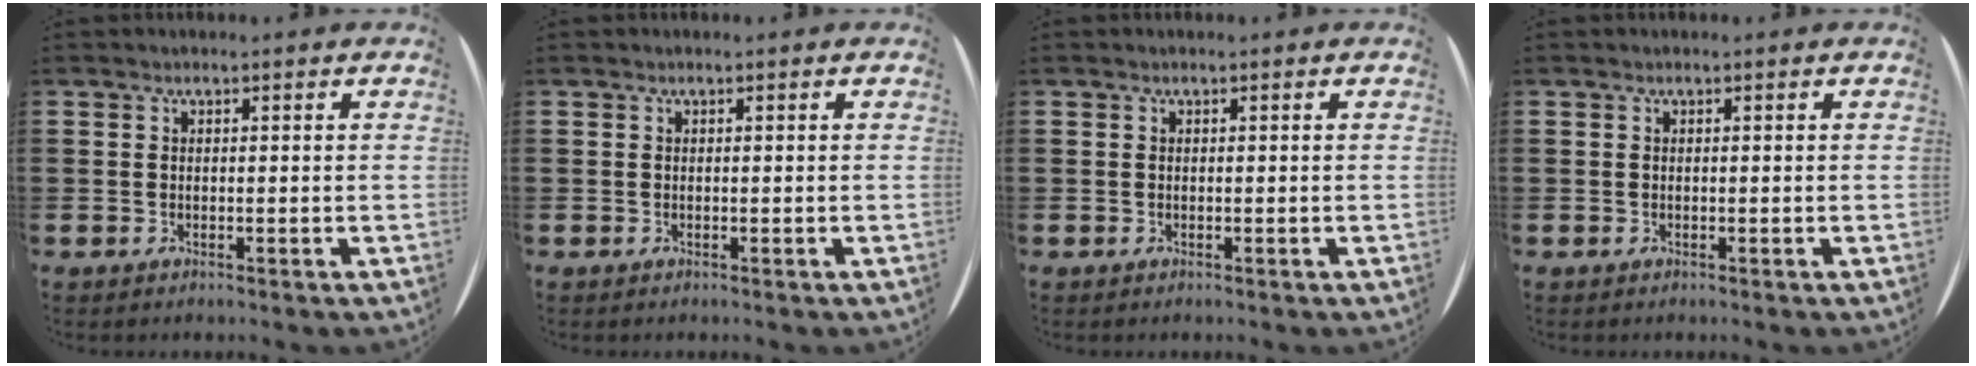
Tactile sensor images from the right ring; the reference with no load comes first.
{"total": 0.0}
{"total": 0.0}
{"total": 0.0}